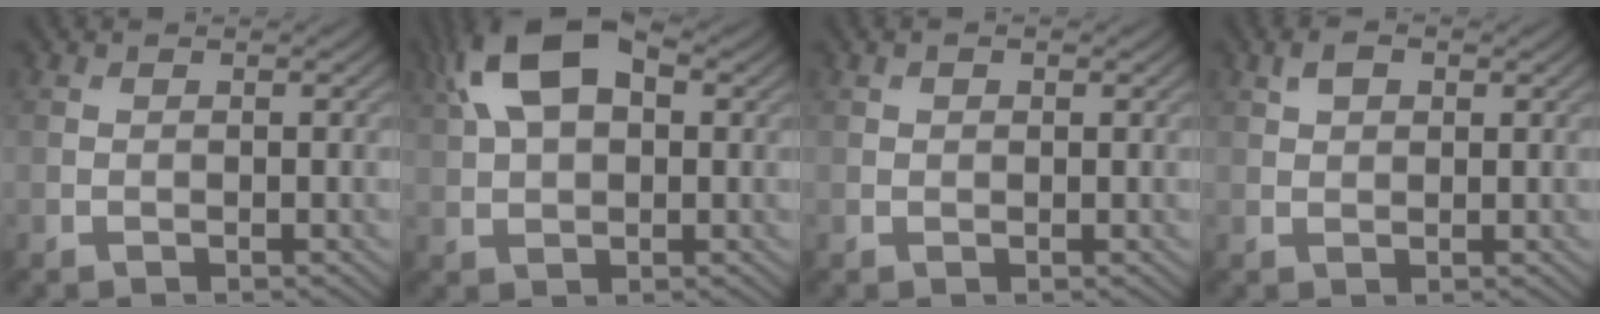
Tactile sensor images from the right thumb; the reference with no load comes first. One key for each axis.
{"total": 12.0, "fx": 4.1, "fy": 6.7, "fz": 9.1, "tx": -0.190, "ty": 0.035, "tz": 0.055}
{"total": 0.8, "fx": 0.4, "fy": 0.5, "fz": 0.5, "tx": -0.010, "ty": 0.000, "tz": 0.007}
{"total": 2.3, "fx": 1.1, "fy": 1.4, "fz": 1.5, "tx": -0.032, "ty": 0.004, "tz": 0.020}